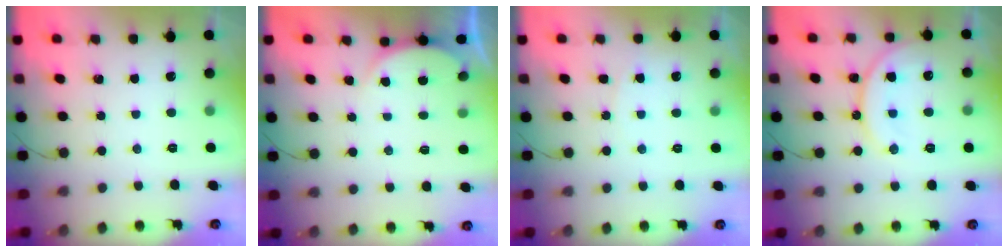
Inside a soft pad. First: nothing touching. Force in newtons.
{"total": 2.3, "press": 2.2, "slide": 0.6}
{"total": 3.5, "press": 3.5, "slide": 0.3}
{"total": 13.8, "press": 13.7, "slide": 1.9}